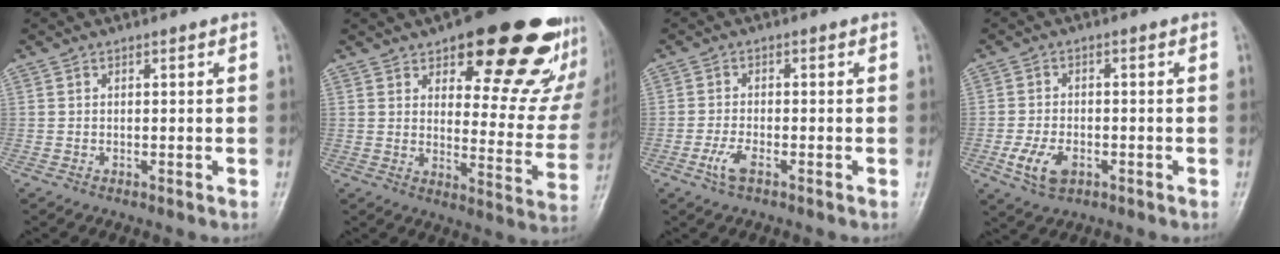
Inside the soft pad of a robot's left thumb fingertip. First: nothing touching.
{"total": 24.6, "force": [15.7, 9.6, 16.3], "torque": [-0.159, -0.074, 0.202]}
{"total": 3.4, "force": [-1.8, 1.3, 2.6], "torque": [-0.062, 0.007, -0.036]}
{"total": 6.2, "force": [-2.4, 3.8, 4.3], "torque": [-0.083, 0.002, -0.041]}